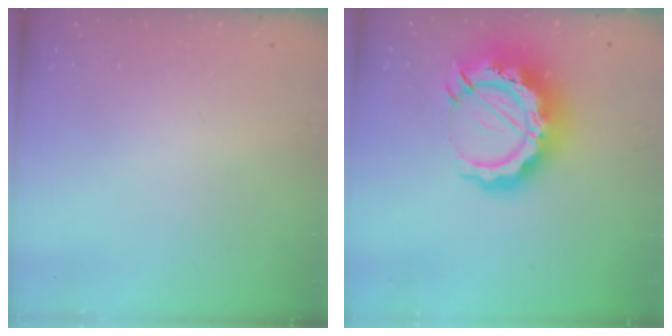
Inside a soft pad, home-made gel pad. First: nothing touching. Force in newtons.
{"total": 17.9, "press": 17.8, "slide": 2.2}